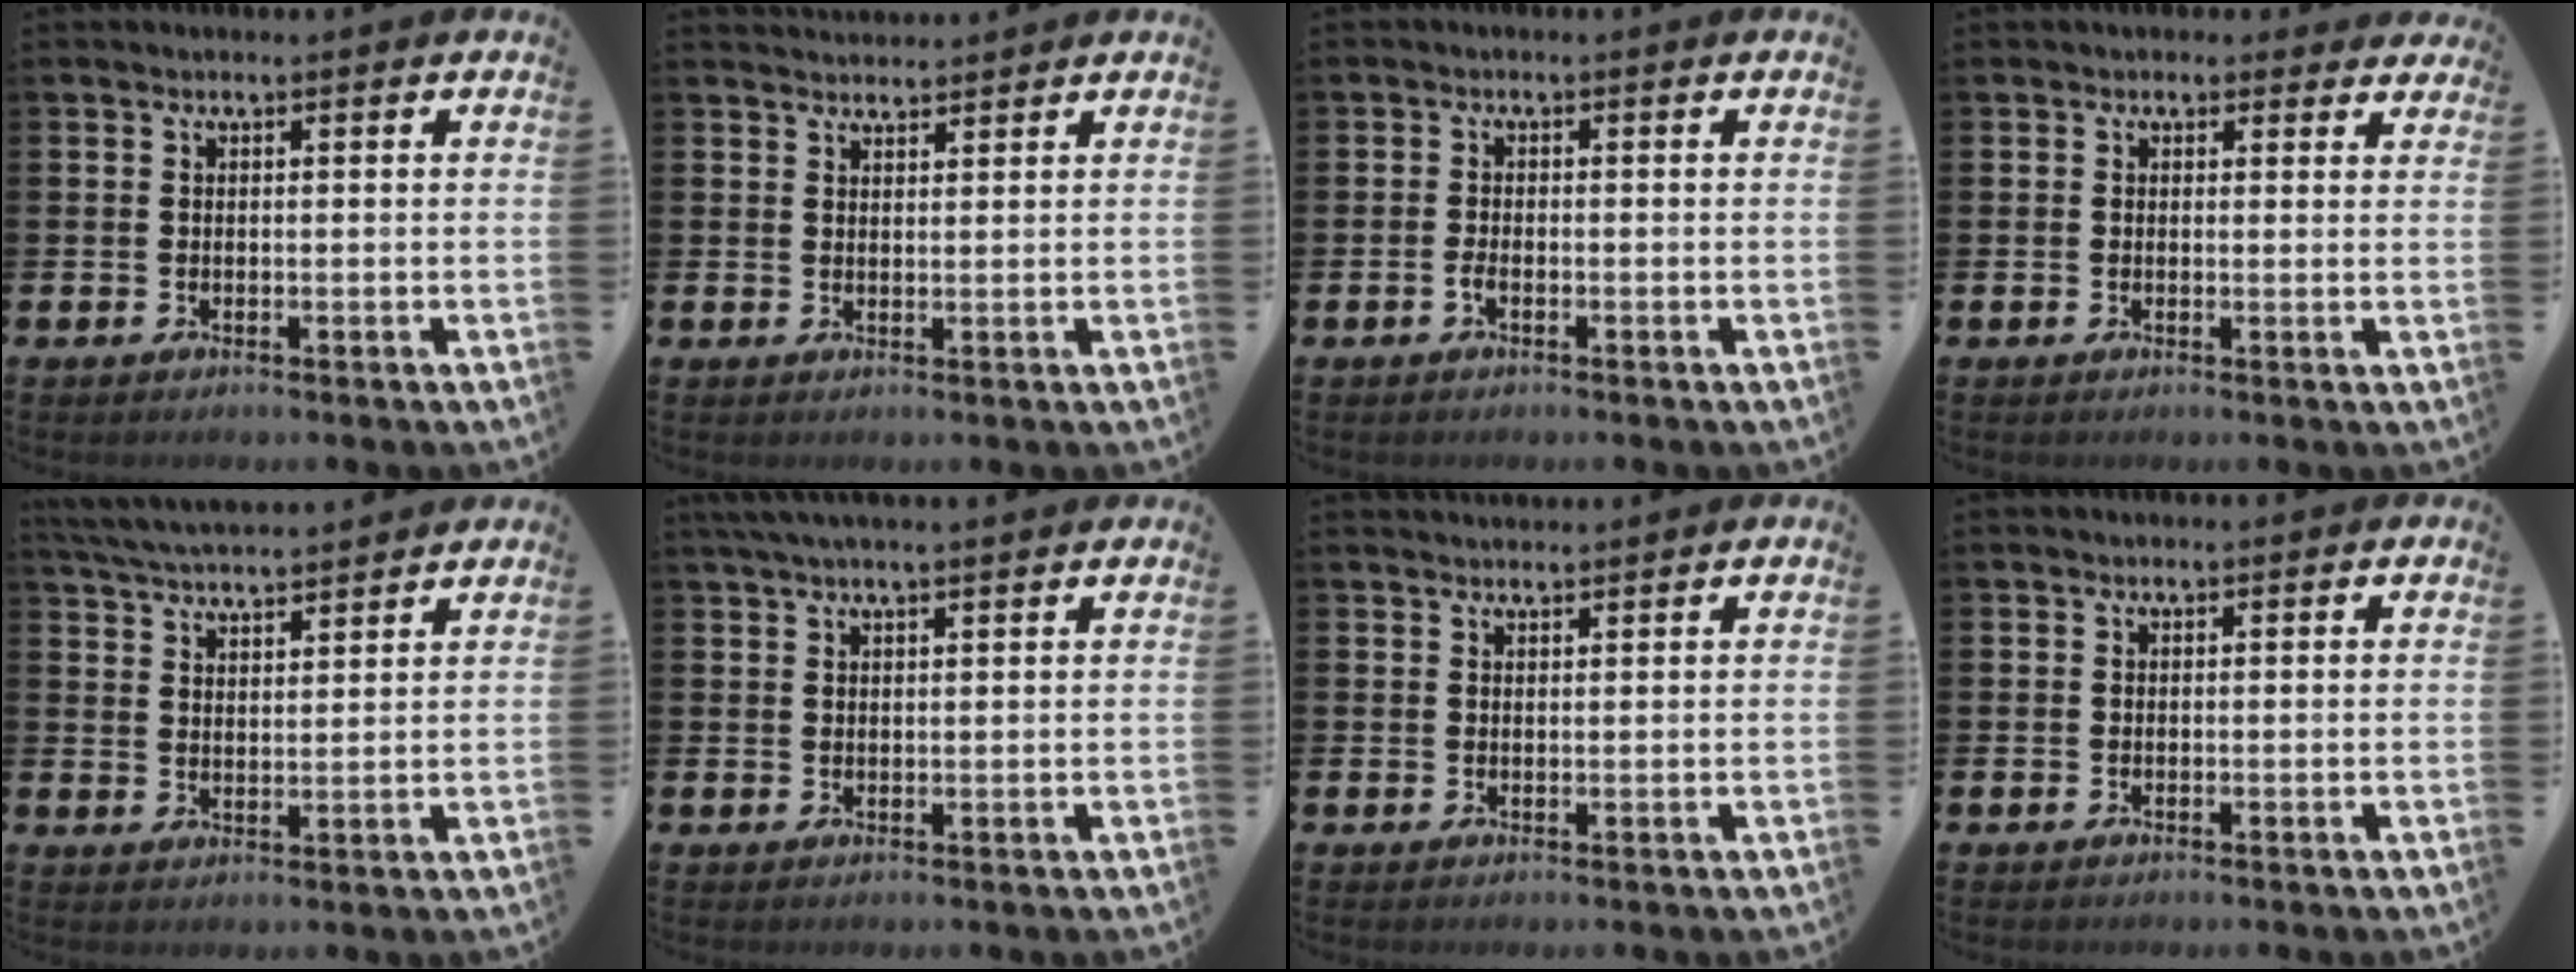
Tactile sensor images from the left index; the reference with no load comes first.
{"total": 2.2, "force": [2.2, 0.4, 0.1], "torque": [0.006, -0.013, 0.037]}
{"total": 1.2, "force": [-0.6, 0.5, 0.9], "torque": [-0.021, 0.002, -0.013]}
{"total": 1.8, "force": [1.5, 1.0, 0.0], "torque": [0.007, -0.001, 0.023]}
{"total": 4.9, "force": [4.9, 0.2, 0.6], "torque": [-0.031, -0.028, 0.088]}
{"total": 3.1, "force": [2.7, 0.1, 1.4], "torque": [-0.030, -0.002, 0.048]}
{"total": 1.3, "force": [1.3, 0.1, 0.1], "torque": [0.010, -0.006, 0.021]}
{"total": 0.0}